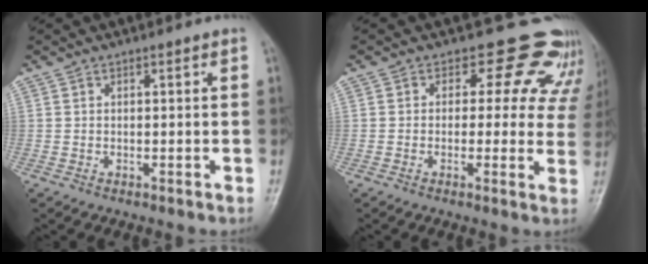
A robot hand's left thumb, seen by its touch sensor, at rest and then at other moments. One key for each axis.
{"total": 11.9, "fx": 9.2, "fy": 6.7, "fz": 3.4, "tx": 0.022, "ty": -0.040, "tz": 0.081}